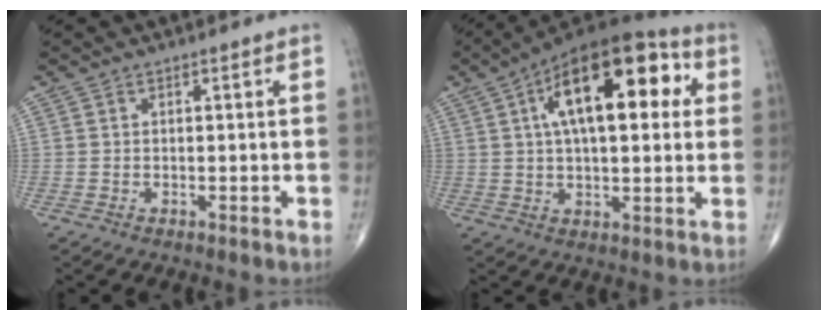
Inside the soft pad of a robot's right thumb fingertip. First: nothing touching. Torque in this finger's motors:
{"motor_torque": [0.62, 4.17, 2.16, 0.41, 0.62]}